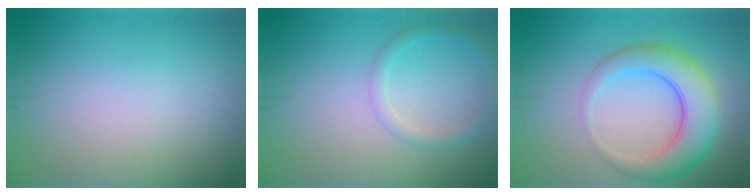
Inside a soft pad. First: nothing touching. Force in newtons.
{"total": 1.9, "press": 1.9, "slide": 0.2}
{"total": 5.9, "press": 5.9, "slide": 0.2}